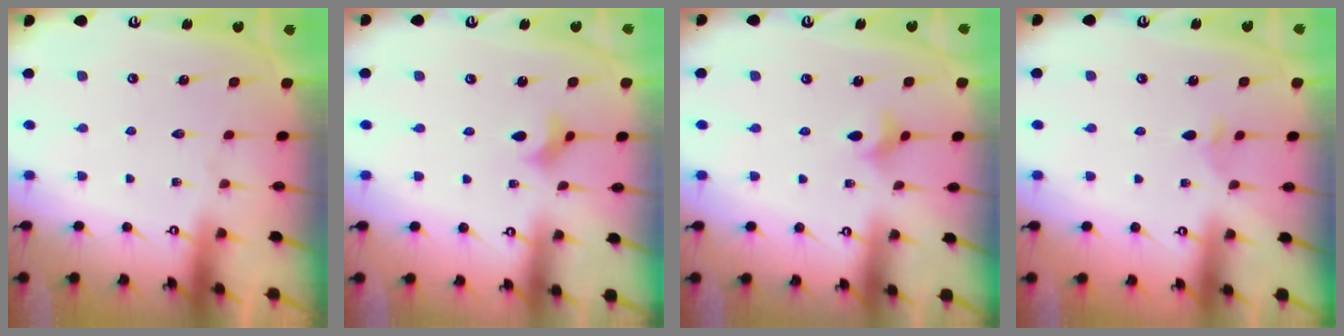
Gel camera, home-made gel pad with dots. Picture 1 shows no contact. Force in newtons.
{"total": 2.2, "press": 2.2, "slide": 0.2}
{"total": 2.9, "press": 2.9, "slide": 0.6}
{"total": 2.7, "press": 2.6, "slide": 0.9}